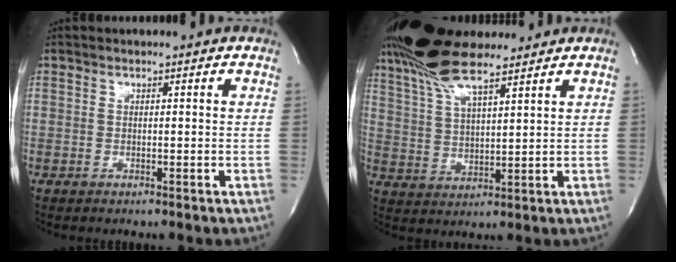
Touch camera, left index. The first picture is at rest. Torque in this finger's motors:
{"motor_torque": [1.07, -1.06, 0.61, 0.21]}